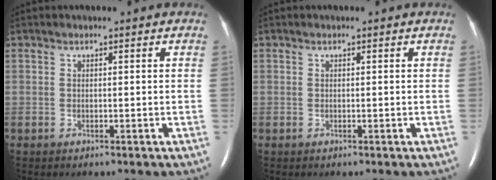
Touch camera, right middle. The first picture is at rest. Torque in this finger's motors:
{"motor_torque": [0.00, 0.00, -0.23, -0.12]}